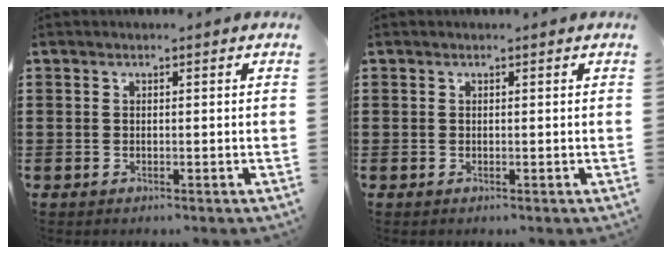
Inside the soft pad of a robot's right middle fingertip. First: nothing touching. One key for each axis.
{"total": 0.0}